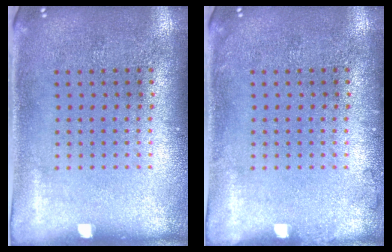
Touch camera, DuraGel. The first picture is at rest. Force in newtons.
{"total": 0.6, "press": 0.6, "slide": 0.2}